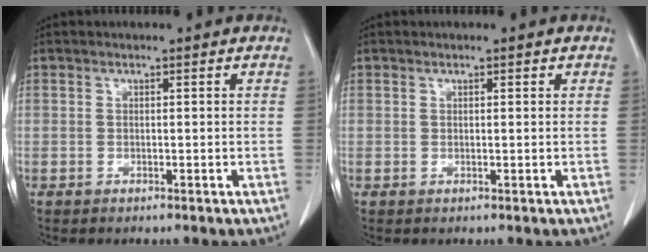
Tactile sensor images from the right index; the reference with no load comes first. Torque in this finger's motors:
{"motor_torque": [-0.27, 0.14, 0.02, -0.01]}